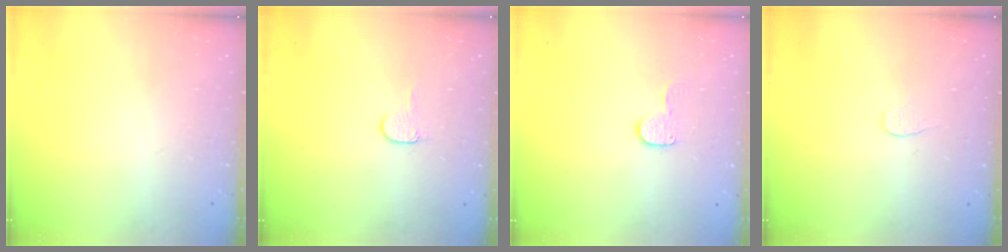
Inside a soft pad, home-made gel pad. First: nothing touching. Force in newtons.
{"total": 4.0, "press": 4.0, "slide": 0.4}
{"total": 5.5, "press": 5.5, "slide": 0.5}
{"total": 3.3, "press": 3.3, "slide": 0.4}